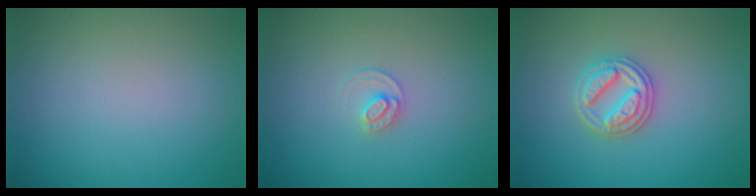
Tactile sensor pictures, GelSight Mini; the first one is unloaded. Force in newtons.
{"total": 1.5, "press": 1.5, "slide": 0.2}
{"total": 3.3, "press": 3.0, "slide": 1.3}